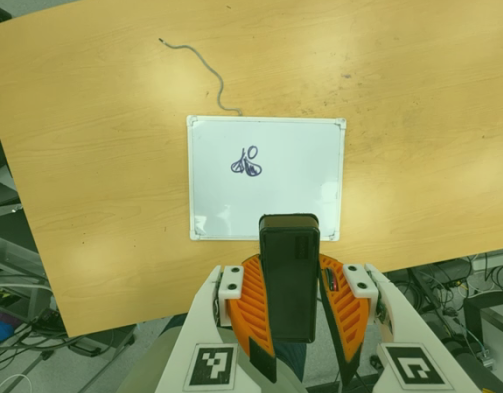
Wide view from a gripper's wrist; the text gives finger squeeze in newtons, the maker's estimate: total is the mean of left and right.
{"total": 10.1, "left": 8.2, "right": 12.0}